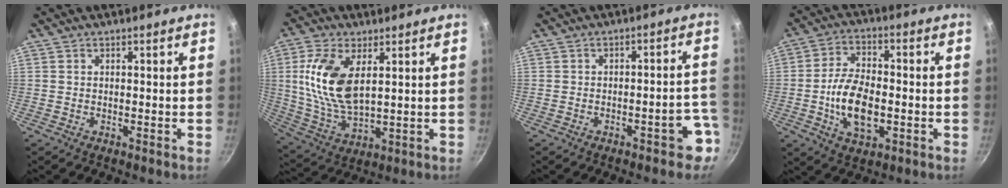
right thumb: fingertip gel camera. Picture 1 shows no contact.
{"total": 14.2, "force": [3.6, 7.3, 11.6], "torque": [-0.226, -0.017, 0.079]}
{"total": 6.2, "force": [-3.3, 2.6, 4.6], "torque": [-0.023, 0.048, -0.032]}
{"total": 12.1, "force": [-2.2, 6.7, 9.8], "torque": [-0.171, 0.015, -0.043]}